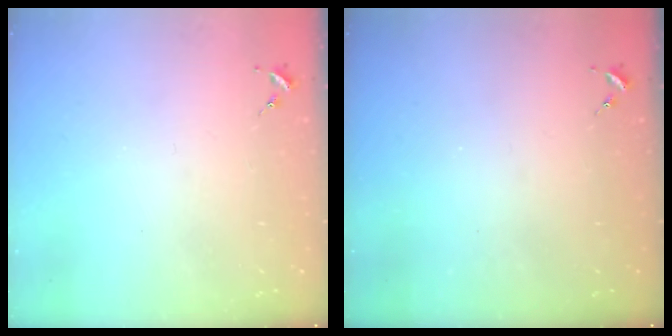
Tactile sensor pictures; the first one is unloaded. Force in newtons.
{"total": 0.0}